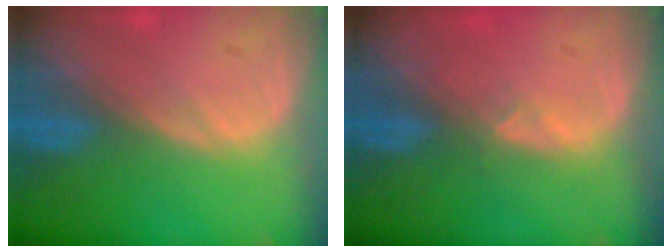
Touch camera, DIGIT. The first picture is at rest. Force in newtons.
{"total": 0.9, "press": 0.9, "slide": 0.3}